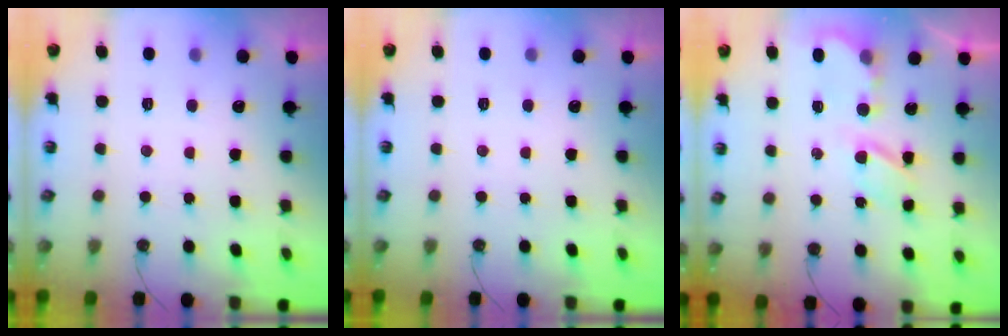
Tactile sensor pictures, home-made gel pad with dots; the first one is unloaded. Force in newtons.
{"total": 0.0}
{"total": 5.7, "press": 5.7, "slide": 0.2}